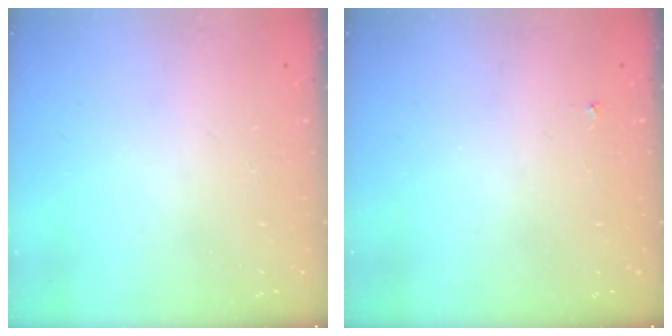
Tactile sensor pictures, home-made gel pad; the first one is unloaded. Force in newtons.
{"total": 2.6, "press": 2.5, "slide": 0.4}